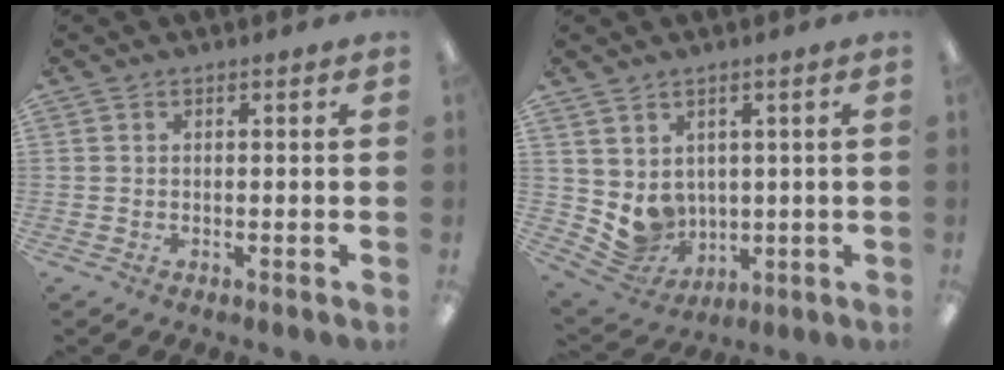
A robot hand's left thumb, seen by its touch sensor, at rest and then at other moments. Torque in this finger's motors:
{"motor_torque": [-0.28, 0.40, 0.31, -0.30, 0.00]}